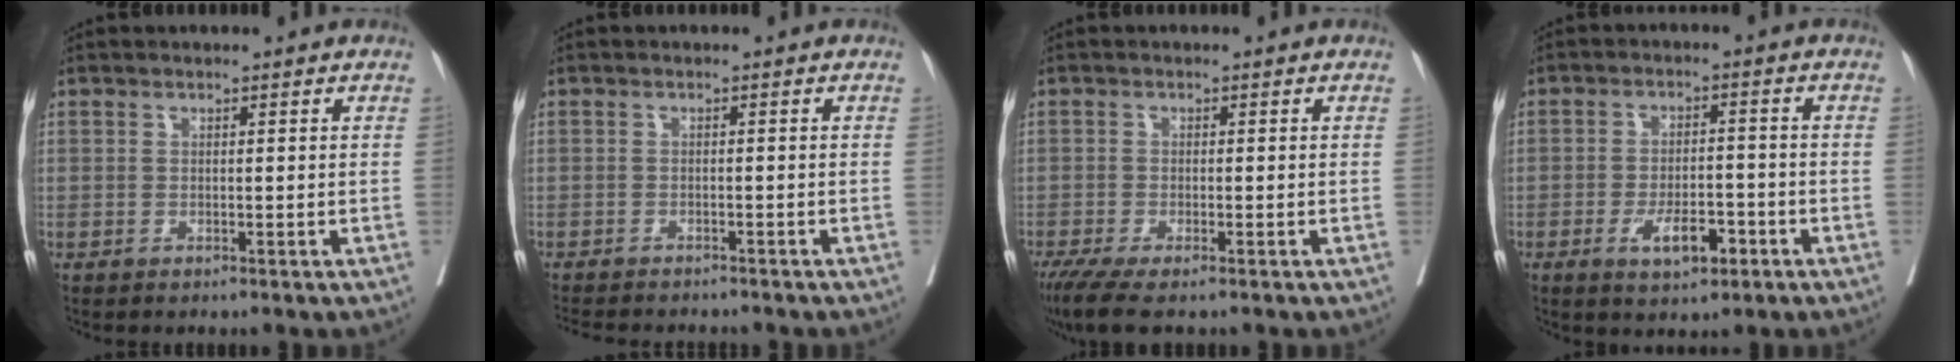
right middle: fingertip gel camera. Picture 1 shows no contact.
{"total": 10.3, "force": [-9.3, 1.8, 3.9], "torque": [-0.060, -0.012, -0.120]}
{"total": 5.6, "force": [-4.1, 0.7, 3.8], "torque": [-0.063, -0.015, -0.072]}
{"total": 6.0, "force": [-2.9, 2.2, 4.8], "torque": [-0.077, 0.001, -0.042]}